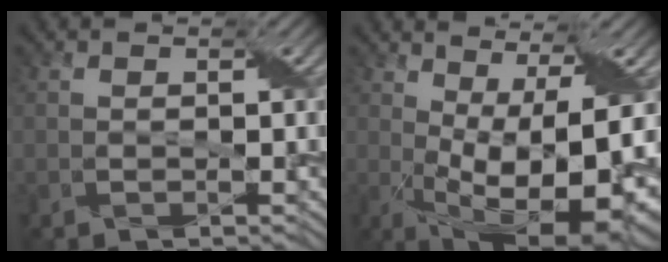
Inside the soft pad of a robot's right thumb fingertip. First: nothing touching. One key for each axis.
{"total": 16.9, "fx": -0.1, "fy": 6.1, "fz": 15.7, "tx": -0.236, "ty": -0.018, "tz": 0.022}